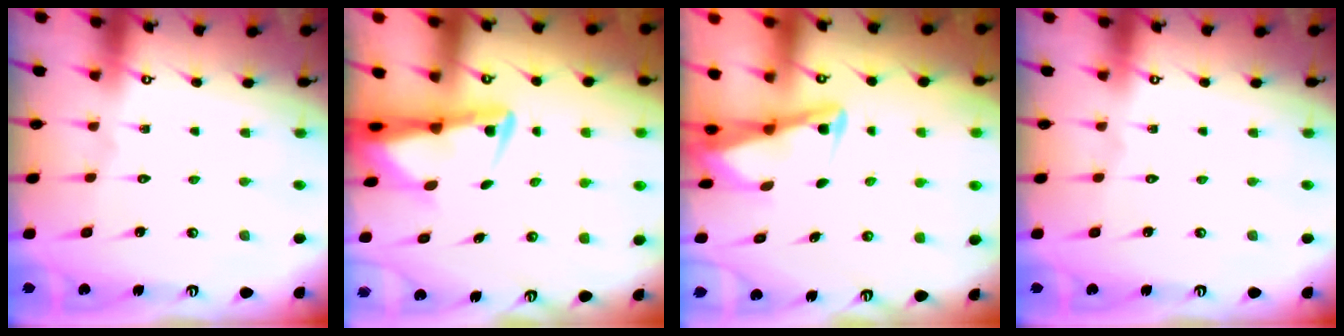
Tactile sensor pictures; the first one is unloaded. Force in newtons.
{"total": 3.0, "press": 2.9, "slide": 1.0}
{"total": 2.8, "press": 2.8, "slide": 0.4}
{"total": 0.0}